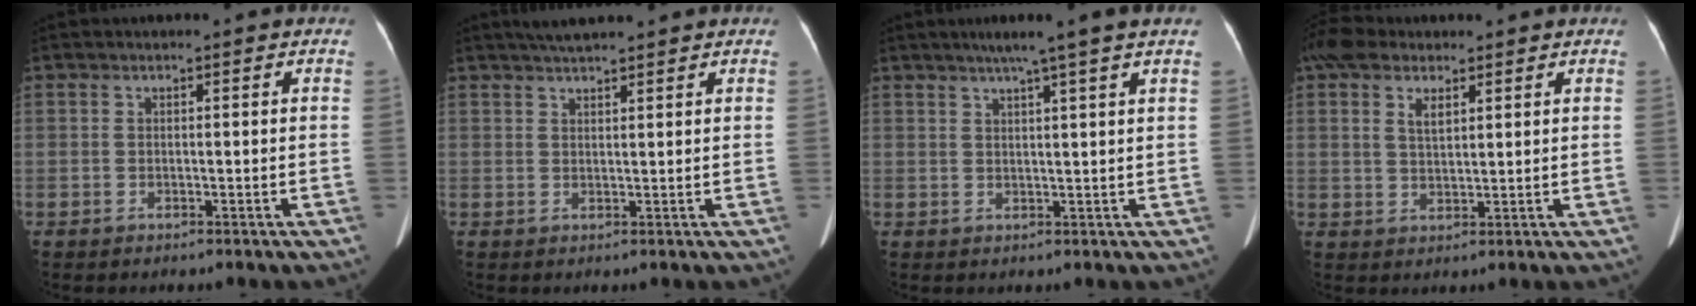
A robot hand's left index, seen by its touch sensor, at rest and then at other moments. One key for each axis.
{"total": 4.4, "fx": 3.9, "fy": 0.2, "fz": 2.2, "tx": -0.033, "ty": 0.025, "tz": 0.068}
{"total": 5.8, "fx": 4.2, "fy": -1.3, "fz": 3.8, "tx": -0.054, "ty": 0.012, "tz": 0.060}
{"total": 6.3, "fx": 3.3, "fy": 3.1, "fz": 4.4, "tx": -0.097, "ty": 0.020, "tz": 0.064}